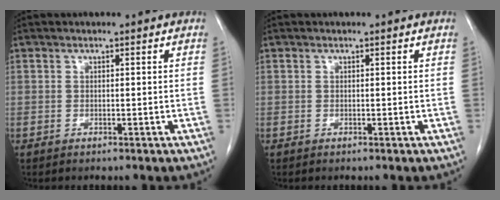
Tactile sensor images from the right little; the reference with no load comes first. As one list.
[{"total": 0.0}]